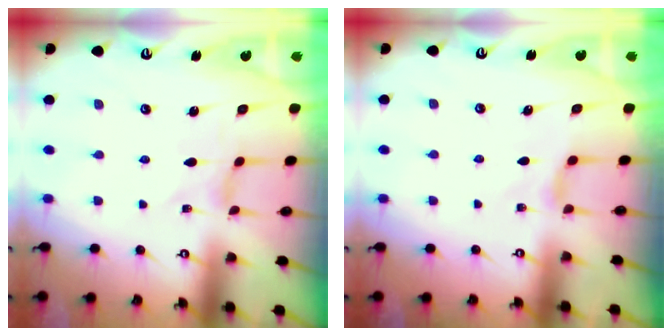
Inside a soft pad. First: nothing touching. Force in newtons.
{"total": 3.3, "press": 3.3, "slide": 0.6}